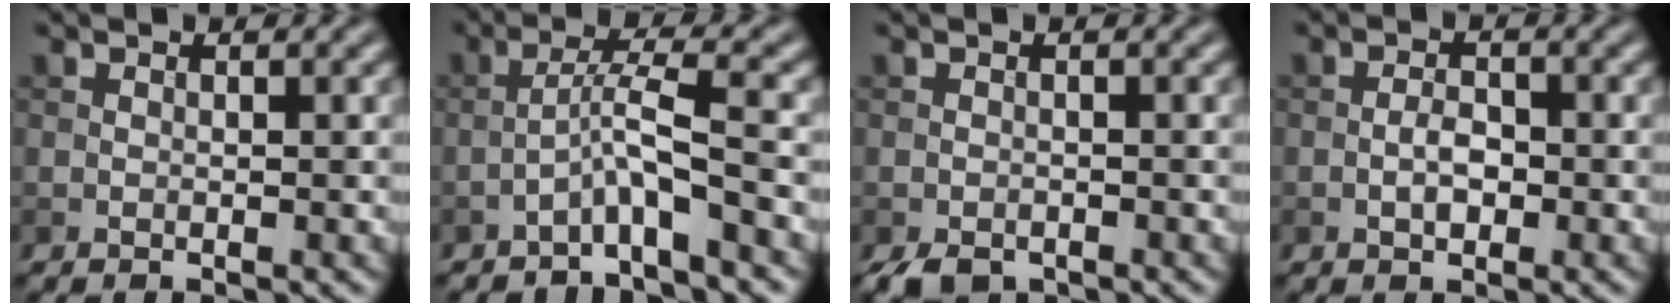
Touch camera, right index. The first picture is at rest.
{"total": 3.4, "force": [-2.1, -0.1, 2.7], "torque": [-0.053, 0.020, -0.047]}
{"total": 2.0, "force": [-1.6, 1.0, 0.8], "torque": [-0.013, -0.004, -0.029]}
{"total": 1.9, "force": [-0.6, 1.0, 1.5], "torque": [-0.027, 0.004, -0.014]}